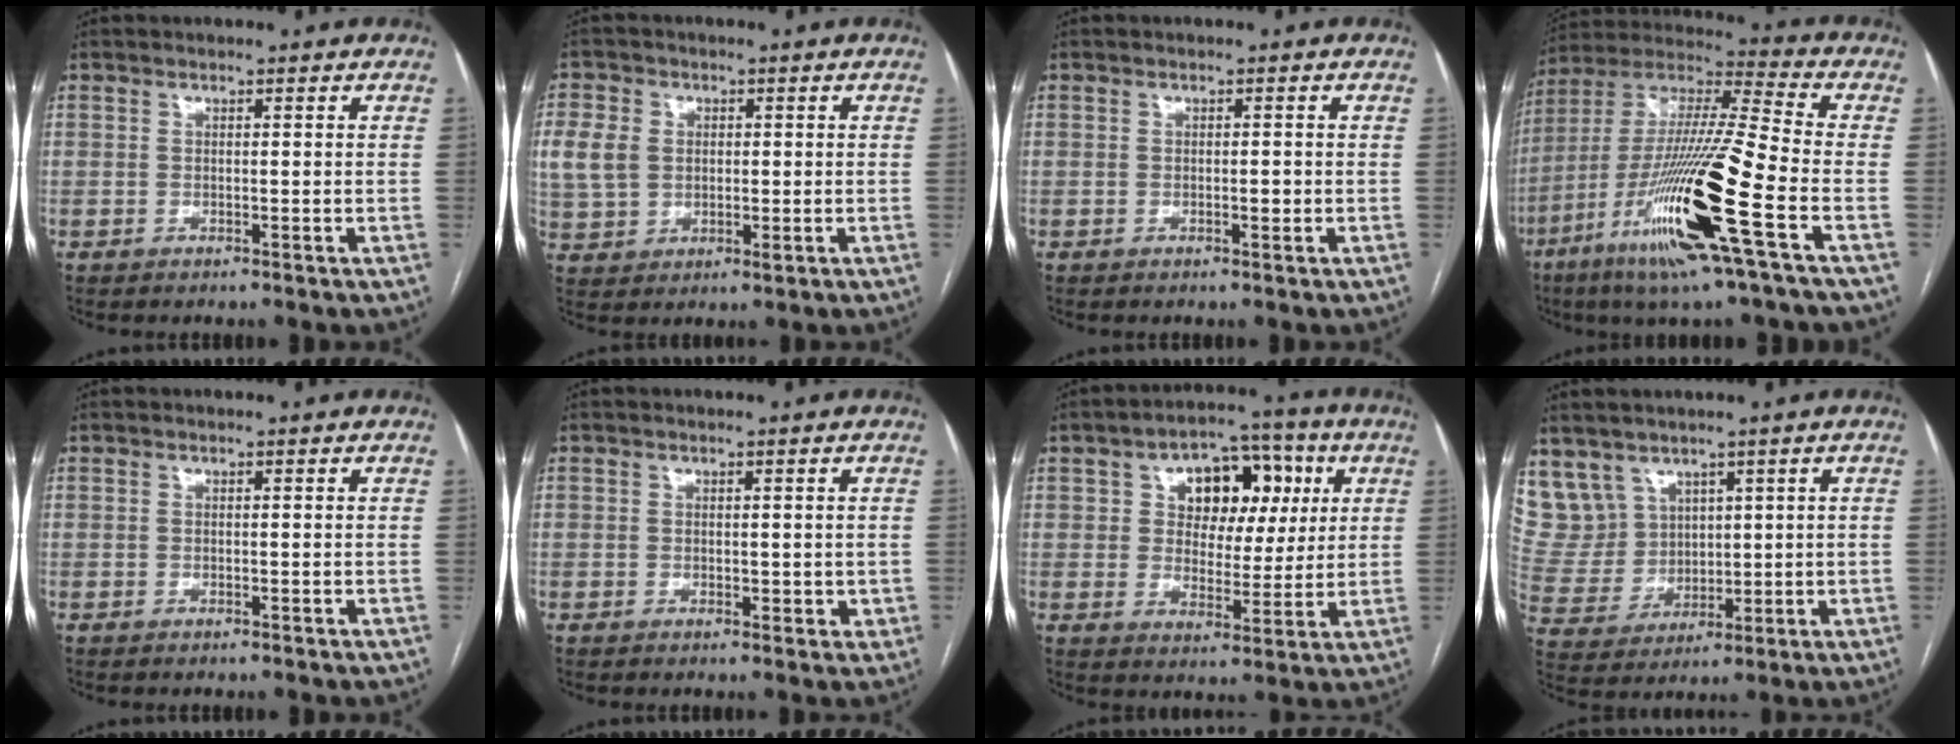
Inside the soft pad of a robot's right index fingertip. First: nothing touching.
{"total": 8.4, "force": [1.4, 6.9, 4.6], "torque": [-0.112, 0.009, 0.034]}
{"total": 1.1, "force": [-0.2, 0.4, 0.9], "torque": [-0.015, 0.000, -0.001]}
{"total": 21.6, "force": [-8.6, 0.0, 19.8], "torque": [-0.405, -0.035, -0.167]}
{"total": 0.0}
{"total": 2.2, "force": [0.3, 1.8, 1.3], "torque": [-0.013, 0.001, 0.008]}
{"total": 11.6, "force": [3.6, 7.6, 8.1], "torque": [-0.104, 0.038, 0.059]}
{"total": 10.0, "force": [6.3, 7.6, 1.2], "torque": [-0.043, 0.035, 0.150]}